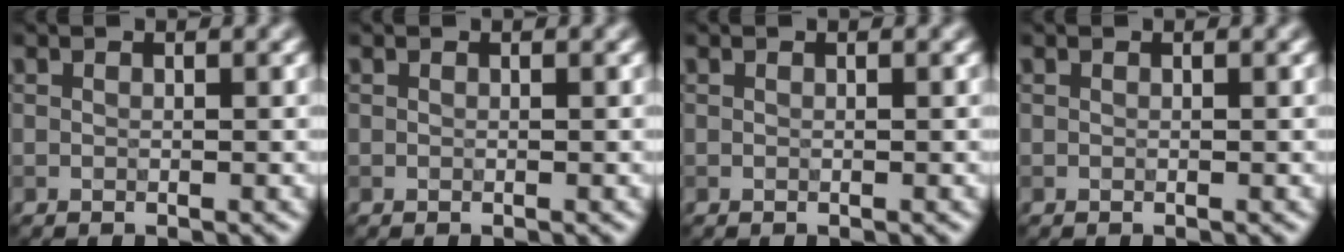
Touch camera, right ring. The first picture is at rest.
{"total": 0.0}
{"total": 0.0}
{"total": 0.0}